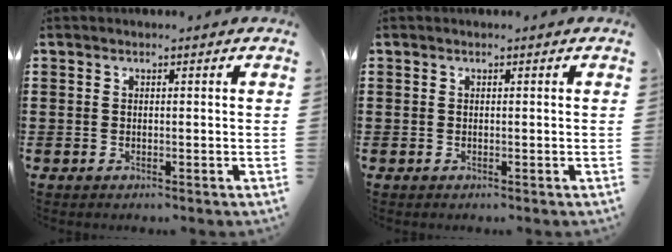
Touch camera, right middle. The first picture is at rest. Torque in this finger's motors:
{"motor_torque": [0.01, -0.01, 0.00, 0.00]}